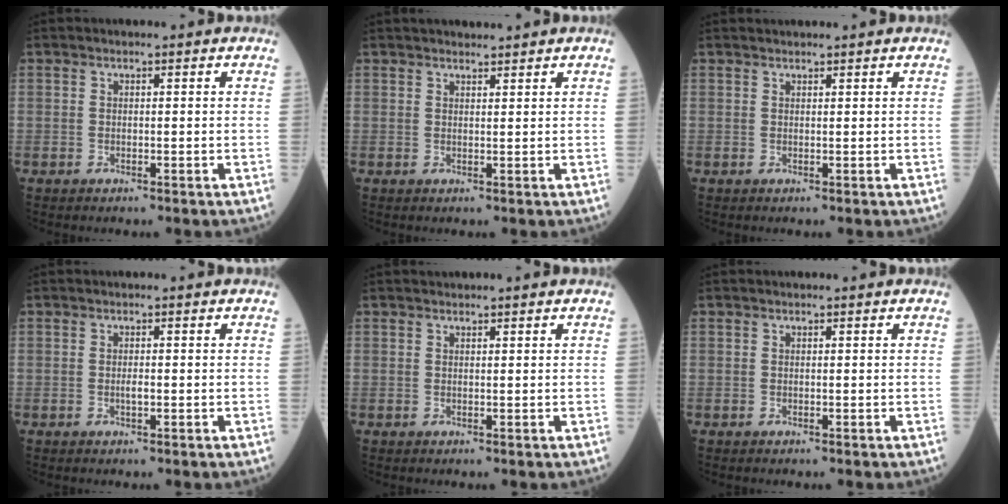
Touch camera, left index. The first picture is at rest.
{"total": 2.4, "force": [2.4, 0.1, 0.6], "torque": [-0.004, 0.014, 0.039]}
{"total": 1.2, "force": [1.2, -0.1, 0.2], "torque": [-0.002, 0.015, 0.020]}
{"total": 0.9, "force": [-0.7, 0.2, 0.6], "torque": [-0.011, -0.007, -0.013]}
{"total": 1.2, "force": [1.2, 0.0, 0.2], "torque": [-0.003, 0.014, 0.017]}
{"total": 0.0}